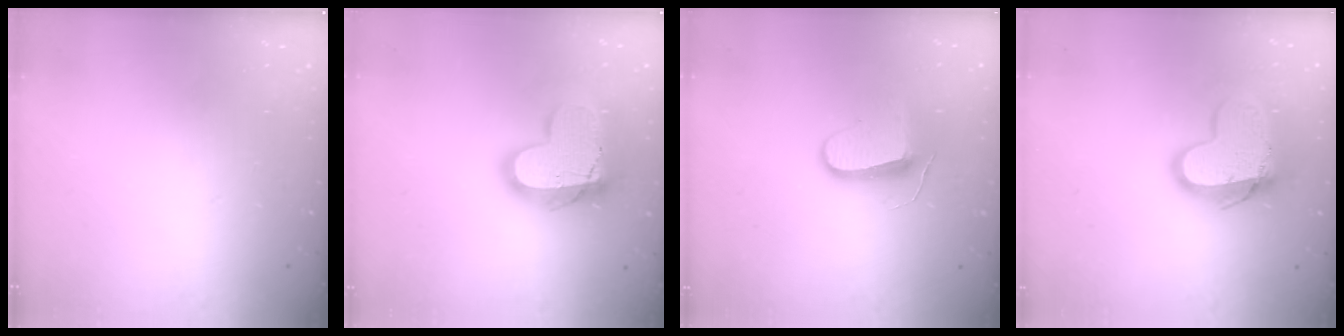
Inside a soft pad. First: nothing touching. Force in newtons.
{"total": 17.8, "press": 17.8, "slide": 1.5}
{"total": 9.2, "press": 9.2, "slide": 0.7}
{"total": 13.5, "press": 13.5, "slide": 1.2}